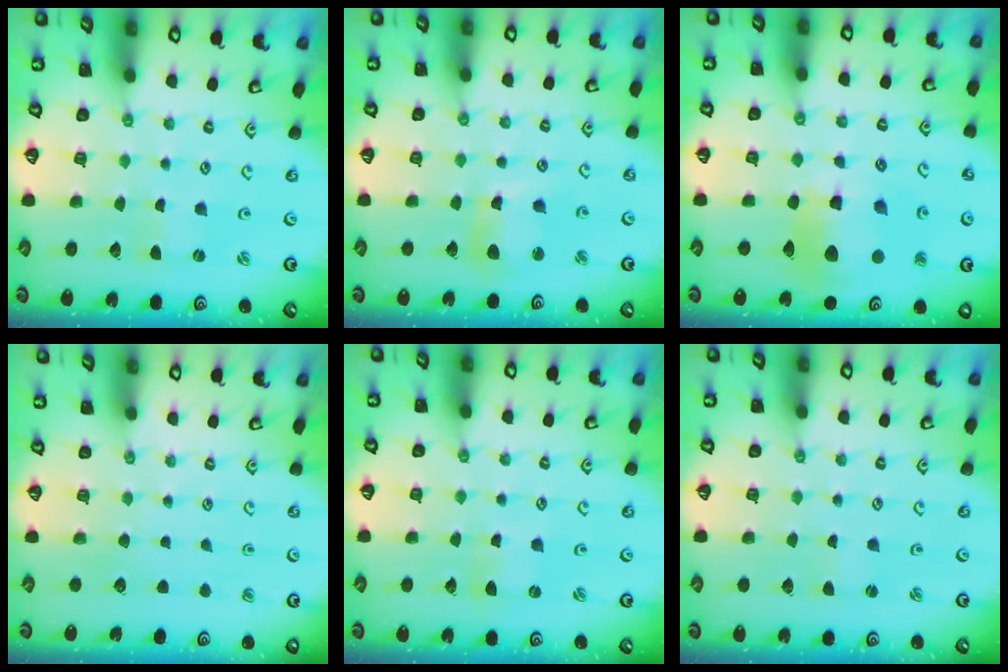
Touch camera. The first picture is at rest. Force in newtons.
{"total": 8.6, "press": 8.4, "slide": 1.4}
{"total": 14.0, "press": 13.9, "slide": 1.9}
{"total": 0.0}
{"total": 0.8, "press": 0.8, "slide": 0.1}
{"total": 0.0}